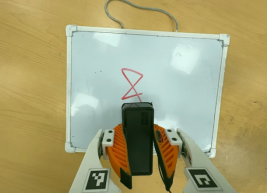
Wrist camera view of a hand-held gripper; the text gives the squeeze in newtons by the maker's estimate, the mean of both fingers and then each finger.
{"total": 8.6, "left": 7.2, "right": 10.1}